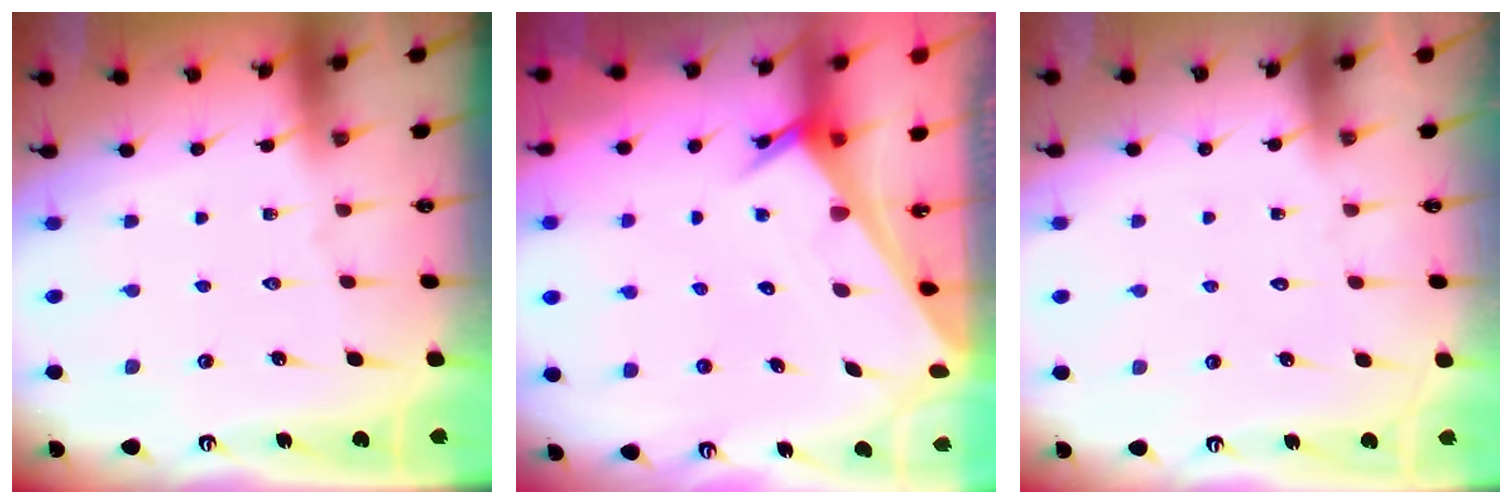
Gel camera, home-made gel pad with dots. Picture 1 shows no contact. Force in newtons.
{"total": 3.1, "press": 3.1, "slide": 0.2}
{"total": 1.4, "press": 1.4, "slide": 0.1}